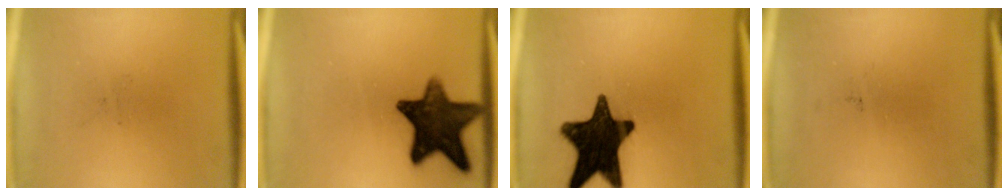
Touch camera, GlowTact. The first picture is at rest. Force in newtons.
{"total": 13.6}
{"total": 17.7}
{"total": 0.0}